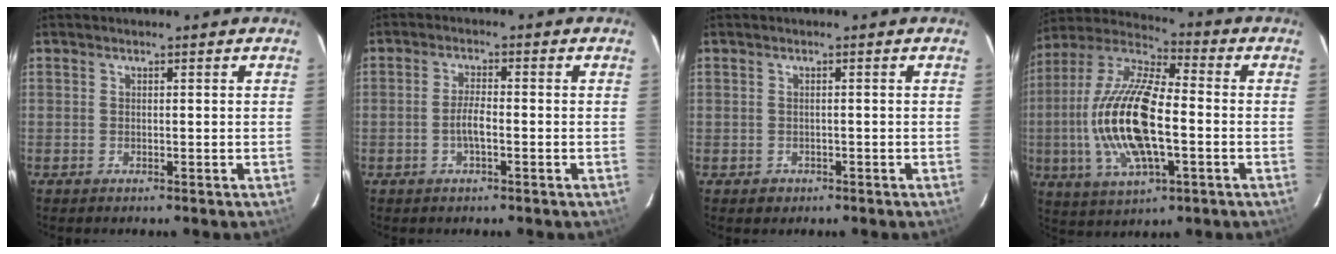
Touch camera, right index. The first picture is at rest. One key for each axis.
{"total": 3.3, "fx": -1.0, "fy": 0.7, "fz": 3.0, "tx": -0.060, "ty": 0.002, "tz": -0.018}
{"total": 1.8, "fx": -0.7, "fy": 1.6, "fz": 0.2, "tx": -0.005, "ty": 0.003, "tz": -0.005}
{"total": 19.8, "fx": -3.0, "fy": 7.6, "fz": 18.1, "tx": -0.368, "ty": -0.003, "tz": -0.059}